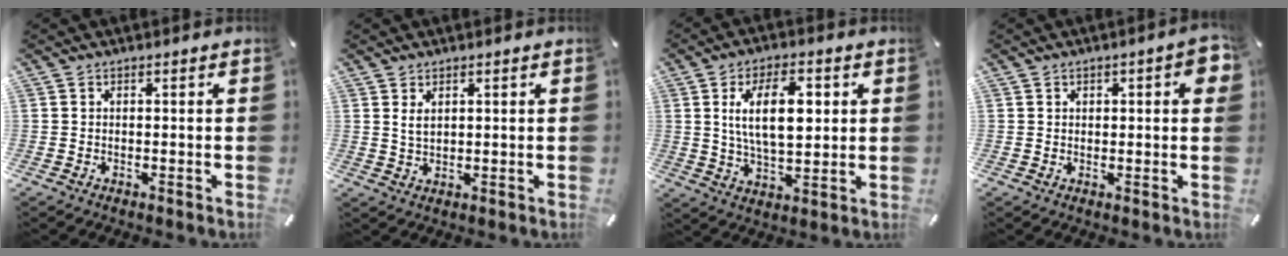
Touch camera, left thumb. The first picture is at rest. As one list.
[{"total": 2.6, "force": [1.3, 1.5, 1.7], "torque": [-0.037, 0.002, 0.024]}, {"total": 13.2, "force": [3.1, 6.8, 10.9], "torque": [-0.200, -0.003, 0.046]}, {"total": 3.8, "force": [1.0, 1.9, 3.2], "torque": [-0.038, 0.000, 0.011]}]